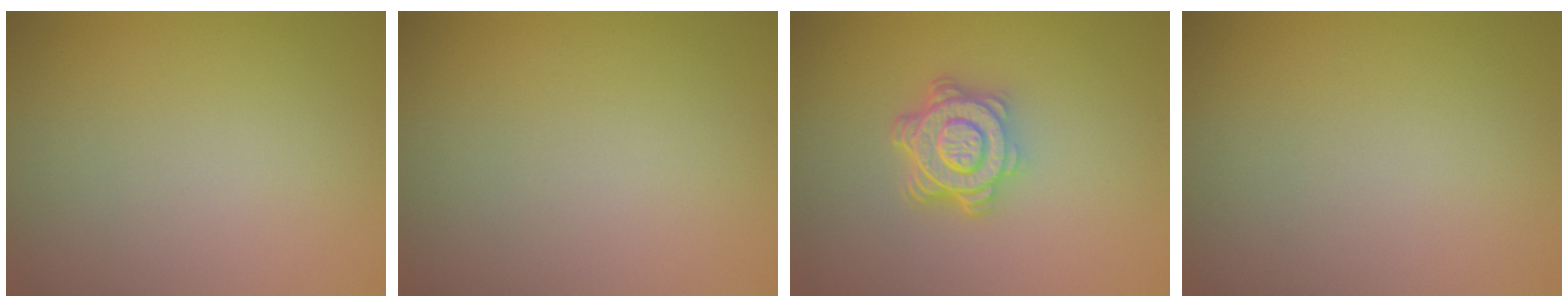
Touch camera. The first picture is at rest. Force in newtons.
{"total": 0.0}
{"total": 4.8, "press": 3.7, "slide": 3.0}
{"total": 0.0}